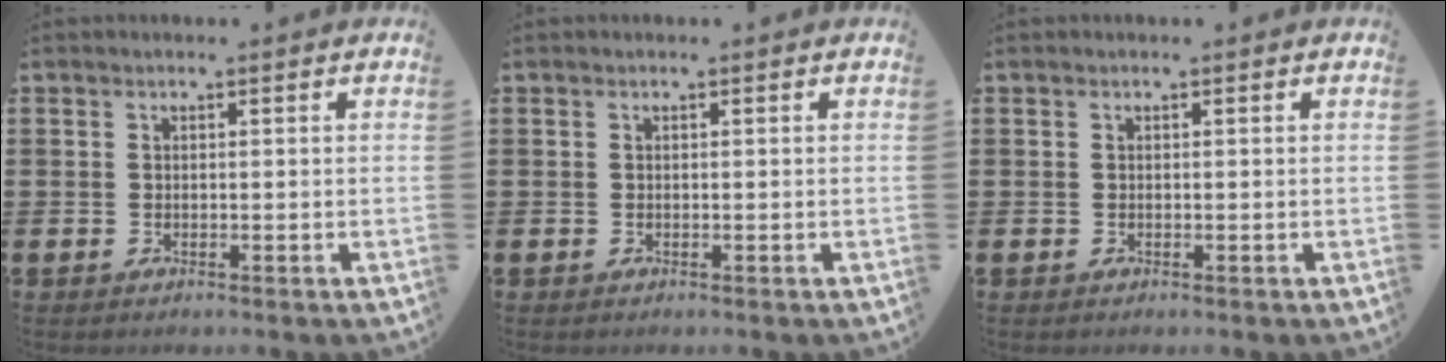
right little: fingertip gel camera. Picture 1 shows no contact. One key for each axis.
{"total": 0.0}
{"total": 0.0}